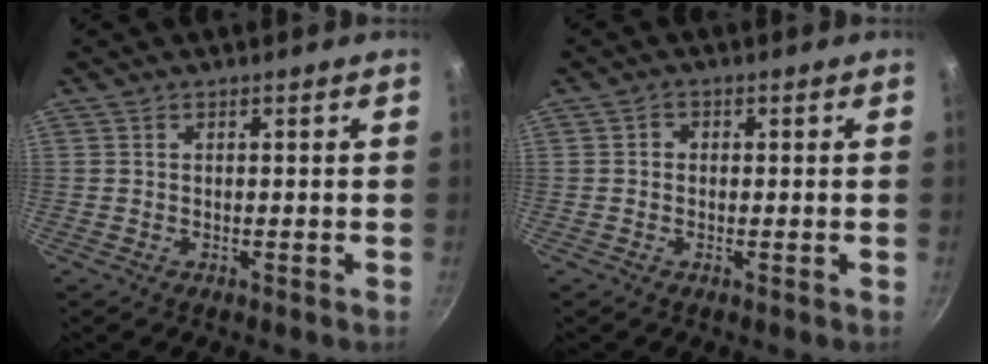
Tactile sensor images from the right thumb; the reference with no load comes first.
{"total": 1.3, "force": [-0.1, 1.2, 0.4], "torque": [-0.004, 0.006, -0.003]}